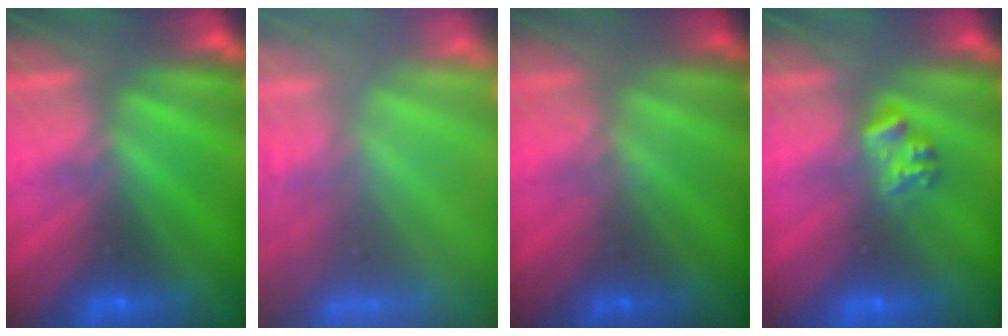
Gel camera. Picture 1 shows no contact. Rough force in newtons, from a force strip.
{"total": 7.3}
{"total": 1.6}
{"total": 2.3}